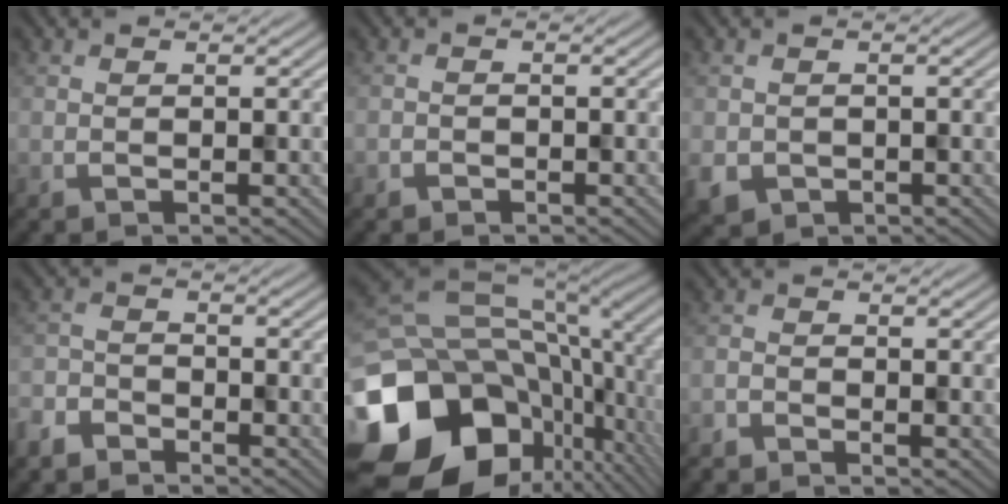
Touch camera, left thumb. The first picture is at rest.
{"total": 0.9, "force": [-0.6, 0.5, -0.4], "torque": [0.011, -0.001, -0.011]}
{"total": 2.9, "force": [-1.2, 2.5, 0.9], "torque": [-0.017, -0.017, -0.020]}
{"total": 3.9, "force": [-3.7, 1.2, 0.2], "torque": [-0.002, -0.006, -0.084]}
{"total": 20.4, "force": [-4.7, 16.2, 11.6], "torque": [-0.261, -0.028, -0.057]}
{"total": 2.0, "force": [-2.0, 0.3, -0.2], "torque": [0.007, -0.005, -0.042]}